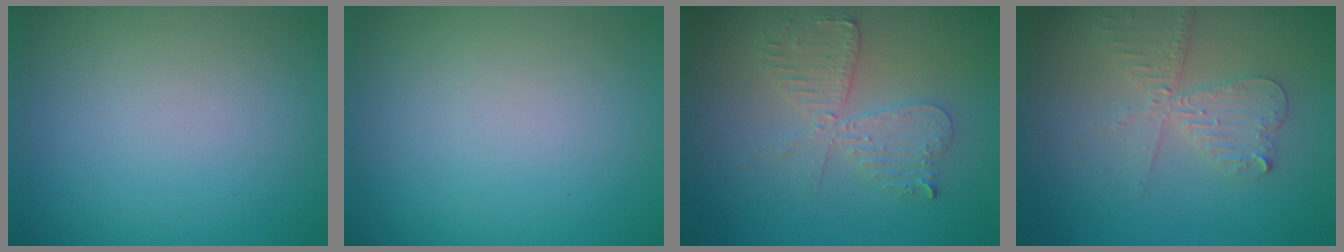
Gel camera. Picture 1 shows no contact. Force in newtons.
{"total": 0.0}
{"total": 4.1, "press": 3.5, "slide": 2.1}
{"total": 4.0, "press": 3.4, "slide": 2.1}